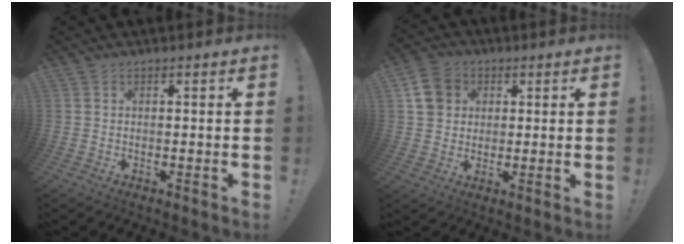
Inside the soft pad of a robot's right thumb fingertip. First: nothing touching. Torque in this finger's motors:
{"motor_torque": [0.17, 0.39, -0.15, 0.24, -0.03]}